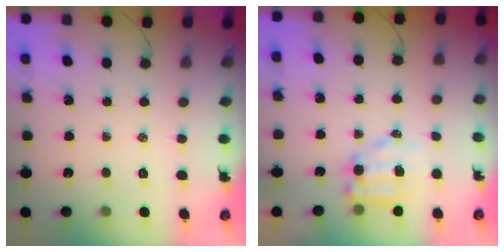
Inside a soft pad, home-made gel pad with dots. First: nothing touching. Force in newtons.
{"total": 5.8, "press": 5.8, "slide": 0.7}